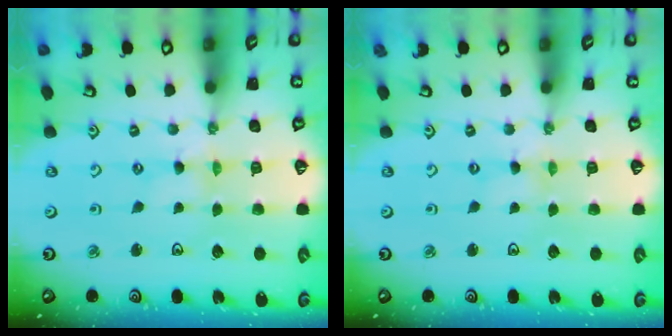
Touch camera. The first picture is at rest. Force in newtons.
{"total": 0.0}